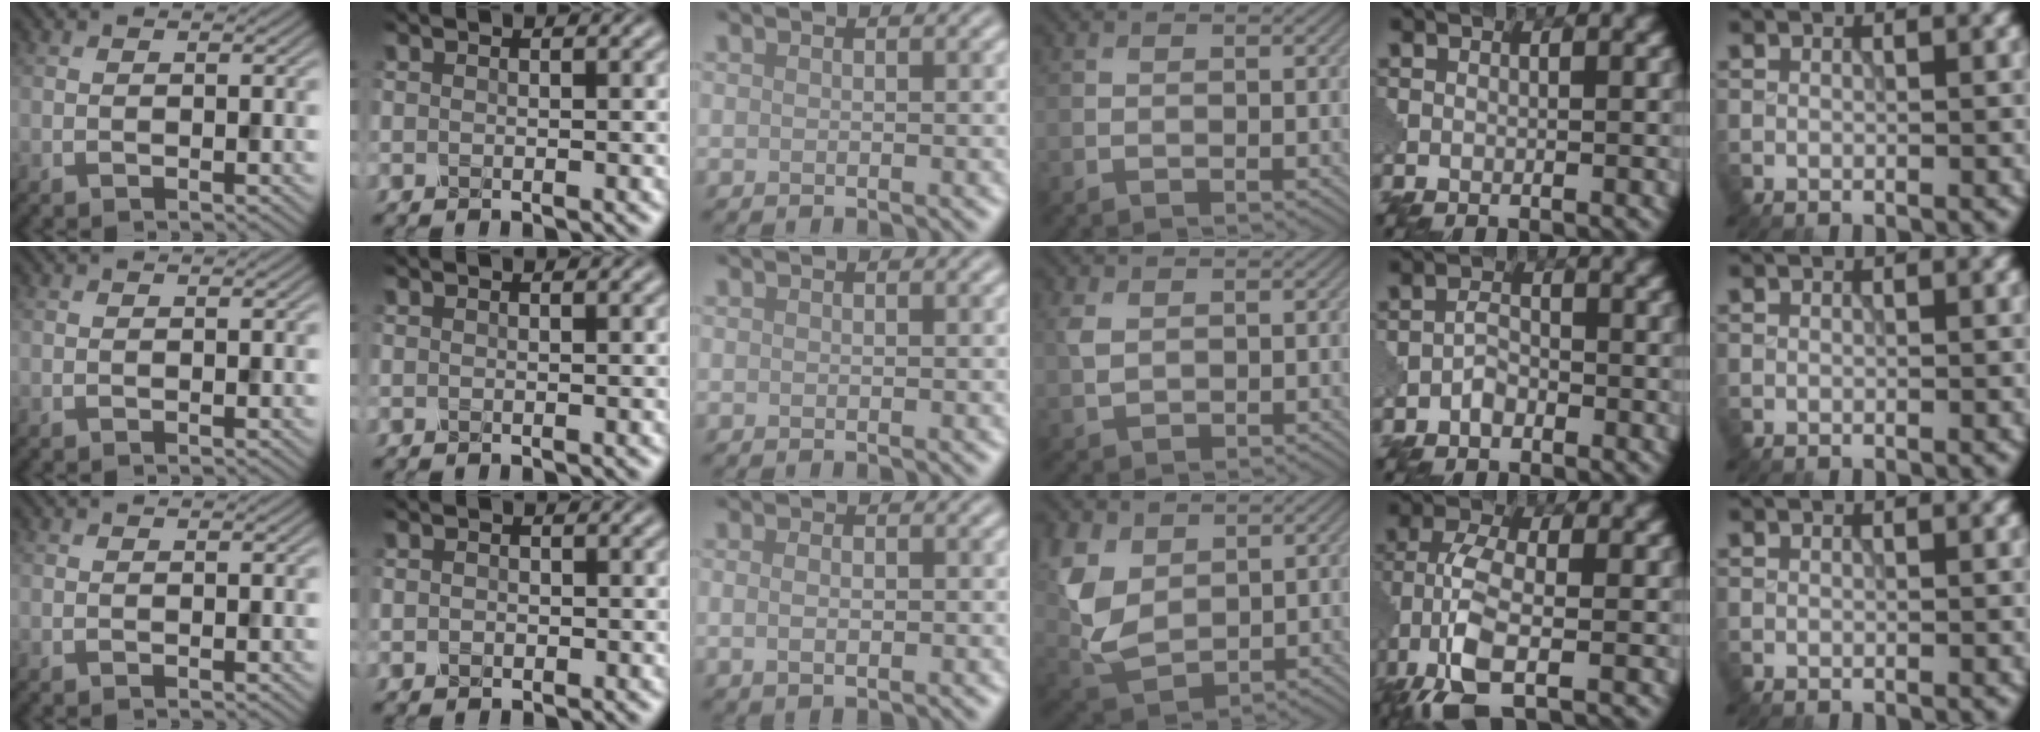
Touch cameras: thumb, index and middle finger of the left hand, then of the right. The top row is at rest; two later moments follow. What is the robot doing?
{"motion": "insert", "object": "pin"}